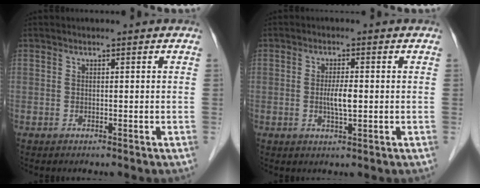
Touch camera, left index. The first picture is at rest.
{"total": 3.1, "force": [-0.5, 0.5, 3.1], "torque": [-0.059, -0.004, -0.007]}